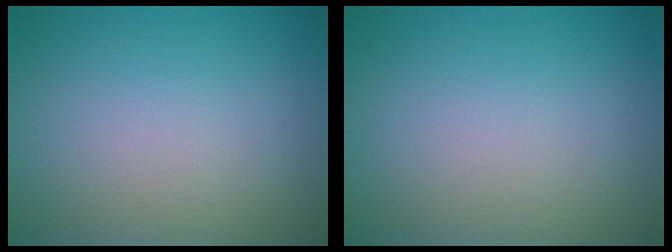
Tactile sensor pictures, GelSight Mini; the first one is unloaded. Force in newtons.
{"total": 0.0}